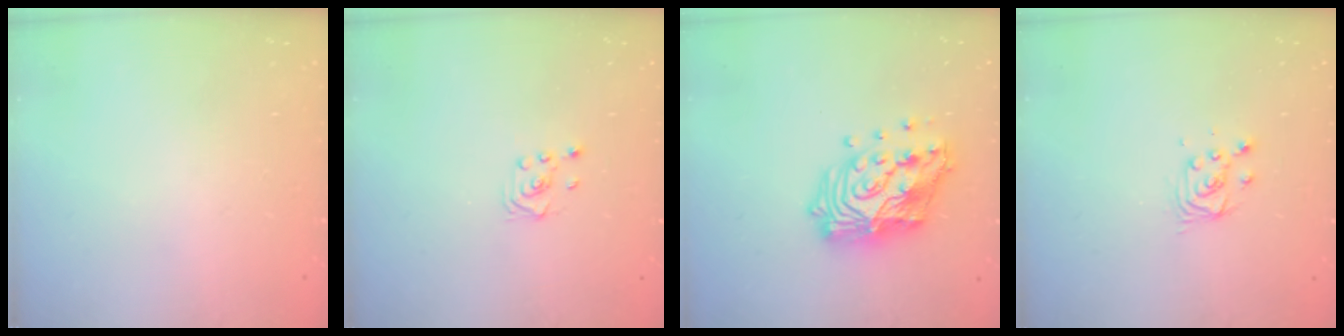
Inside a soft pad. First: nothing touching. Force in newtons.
{"total": 1.6, "press": 1.4, "slide": 0.9}
{"total": 18.1, "press": 18.0, "slide": 1.5}
{"total": 3.8, "press": 3.7, "slide": 0.5}